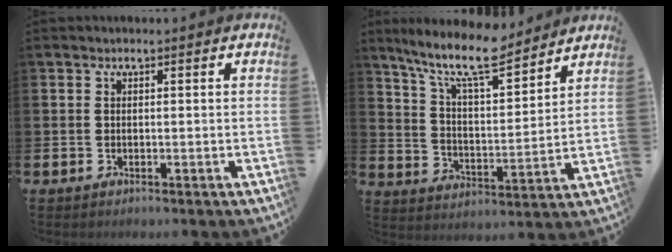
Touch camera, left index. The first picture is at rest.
{"total": 11.4, "force": [9.6, 2.3, 5.6], "torque": [-0.121, -0.053, 0.167]}